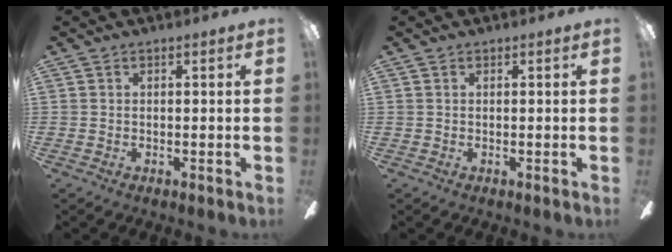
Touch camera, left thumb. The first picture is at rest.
{"total": 0.0}